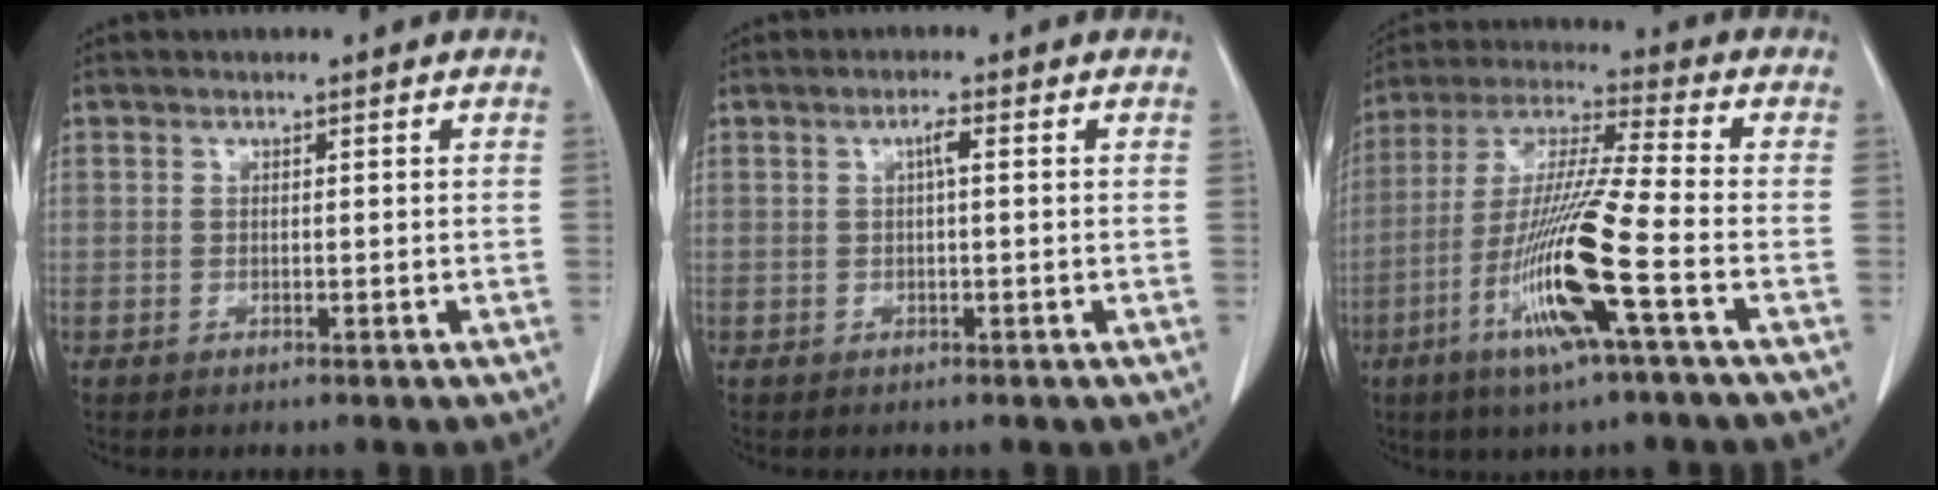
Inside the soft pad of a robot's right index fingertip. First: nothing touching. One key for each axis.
{"total": 1.6, "fx": 0.3, "fy": 0.2, "fz": 1.6, "tx": -0.029, "ty": 0.003, "tz": 0.004}
{"total": 15.2, "fx": -5.6, "fy": -0.6, "fz": 14.1, "tx": -0.287, "ty": -0.017, "tz": -0.111}